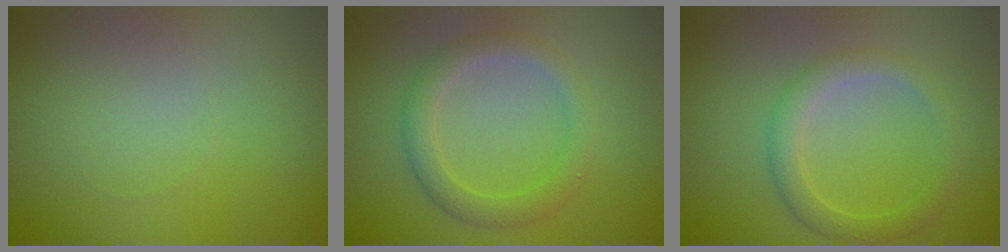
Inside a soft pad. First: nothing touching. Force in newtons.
{"total": 2.9, "press": 2.9, "slide": 0.3}
{"total": 2.6, "press": 2.6, "slide": 0.1}